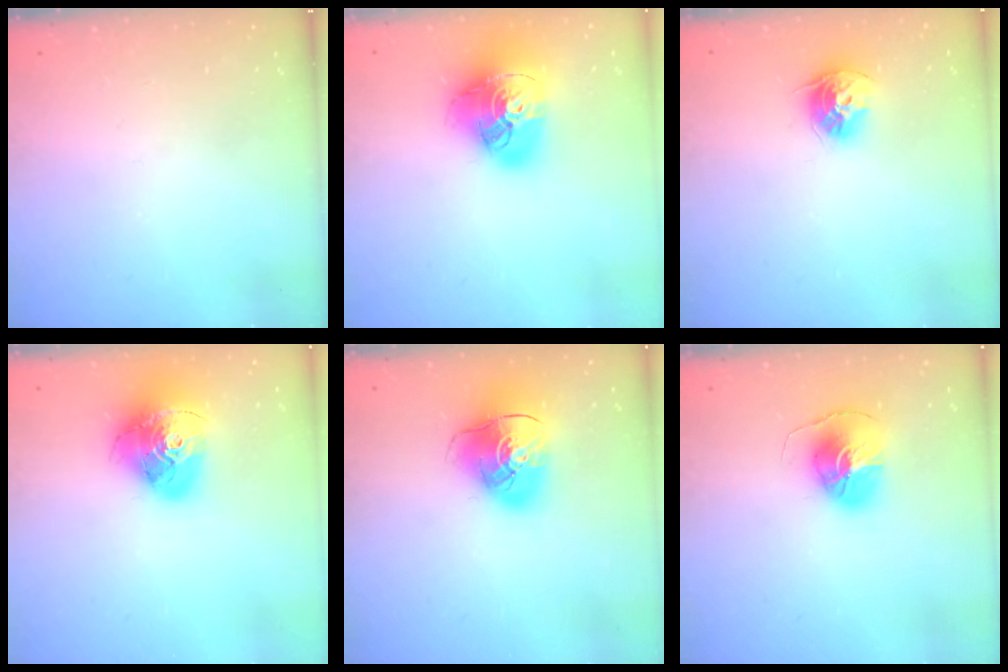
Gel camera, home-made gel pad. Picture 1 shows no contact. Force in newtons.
{"total": 20.6, "press": 20.5, "slide": 2.1}
{"total": 10.6, "press": 10.6, "slide": 1.0}
{"total": 18.4, "press": 18.3, "slide": 2.1}
{"total": 12.3, "press": 12.2, "slide": 1.9}
{"total": 9.1, "press": 9.1, "slide": 0.5}